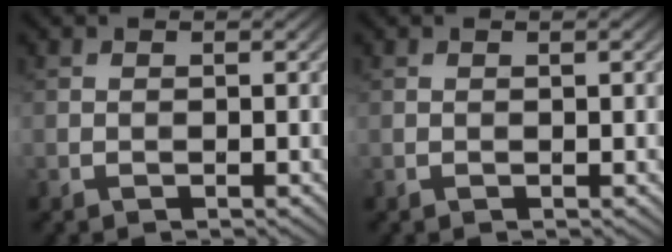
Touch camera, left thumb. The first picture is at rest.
{"total": 0.7, "force": [0.2, 0.1, 0.6], "torque": [-0.010, 0.002, 0.003]}